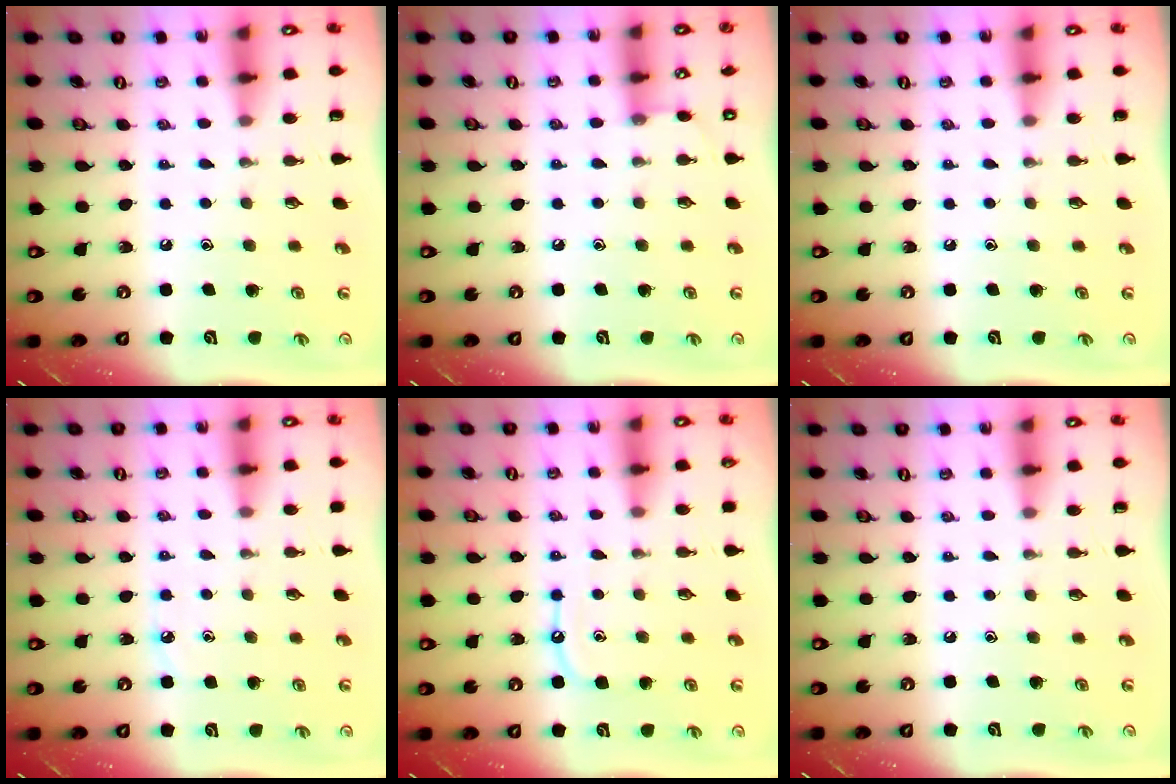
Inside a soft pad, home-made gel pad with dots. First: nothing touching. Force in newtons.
{"total": 3.2, "press": 3.2, "slide": 0.4}
{"total": 0.0}
{"total": 3.6, "press": 3.5, "slide": 0.5}
{"total": 7.5, "press": 7.5, "slide": 0.7}
{"total": 0.0}